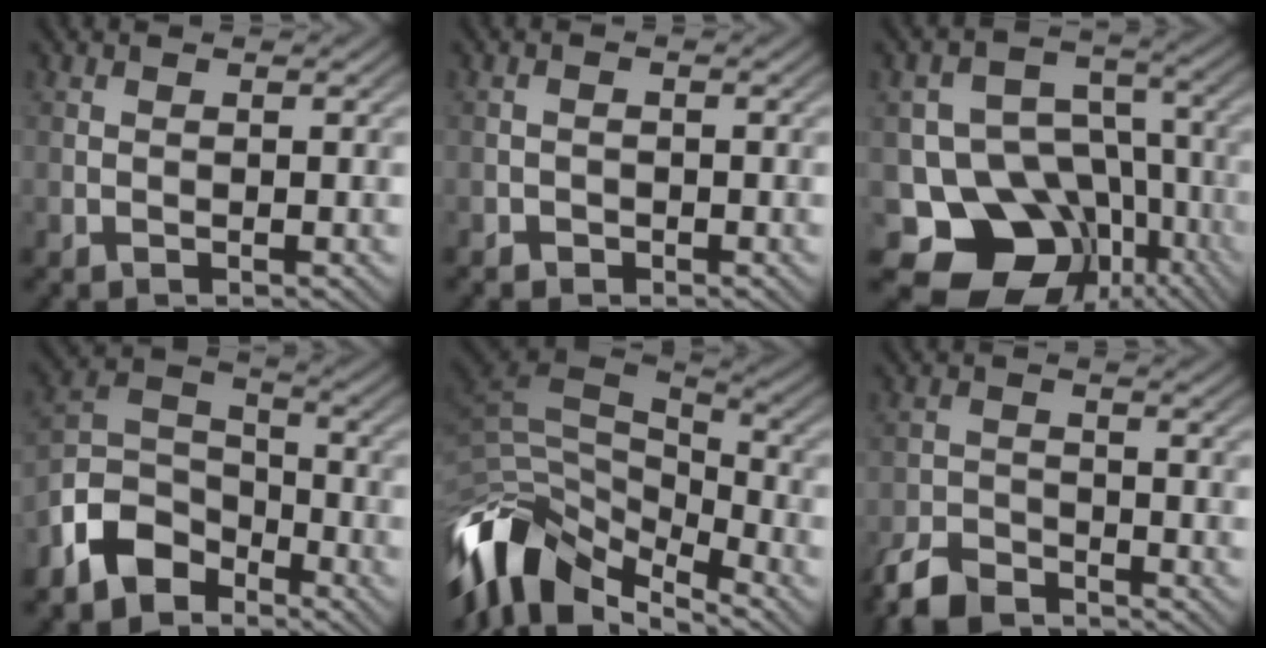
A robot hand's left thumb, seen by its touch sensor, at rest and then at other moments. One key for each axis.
{"total": 1.0, "fx": -0.7, "fy": 0.8, "fz": 0.2, "tx": -0.002, "ty": 0.000, "tz": -0.014}
{"total": 14.2, "fx": -7.0, "fy": 11.0, "fz": 5.6, "tx": -0.111, "ty": -0.009, "tz": -0.117}
{"total": 9.2, "fx": -6.0, "fy": 5.6, "fz": 4.2, "tx": -0.087, "ty": -0.003, "tz": -0.141}
{"total": 15.2, "fx": -7.5, "fy": 8.0, "fz": 10.5, "tx": -0.258, "ty": -0.021, "tz": -0.123}
{"total": 6.2, "fx": -5.1, "fy": 2.3, "fz": 2.5, "tx": -0.048, "ty": -0.009, "tz": -0.109}